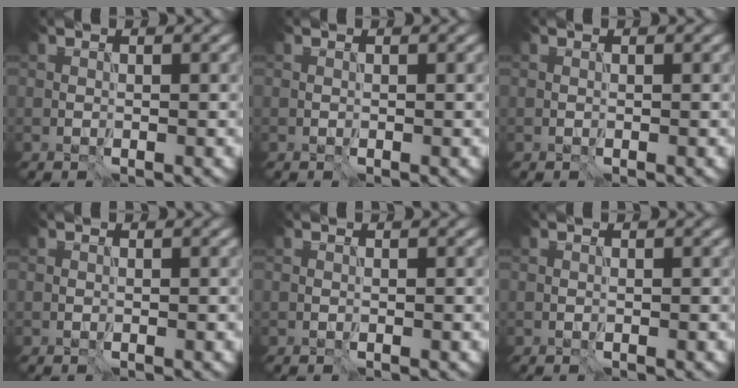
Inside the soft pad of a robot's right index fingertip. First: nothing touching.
{"total": 0.0}
{"total": 0.0}
{"total": 0.0}
{"total": 0.0}
{"total": 0.0}